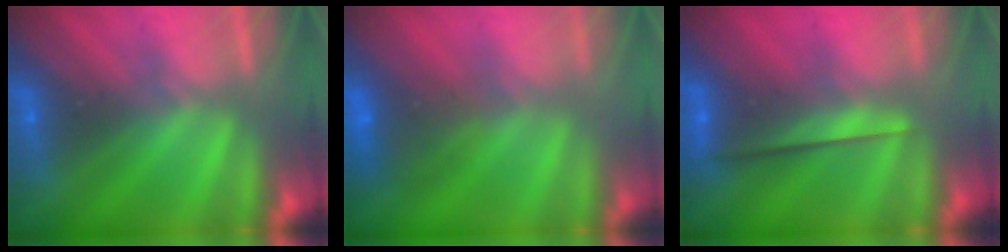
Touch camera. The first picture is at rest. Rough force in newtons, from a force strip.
{"total": 7.5}
{"total": 2.3}